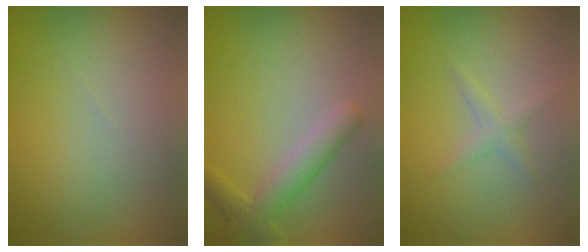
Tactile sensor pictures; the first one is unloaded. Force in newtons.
{"total": 2.1, "press": 2.1, "slide": 0.3}
{"total": 1.3, "press": 1.3, "slide": 0.1}